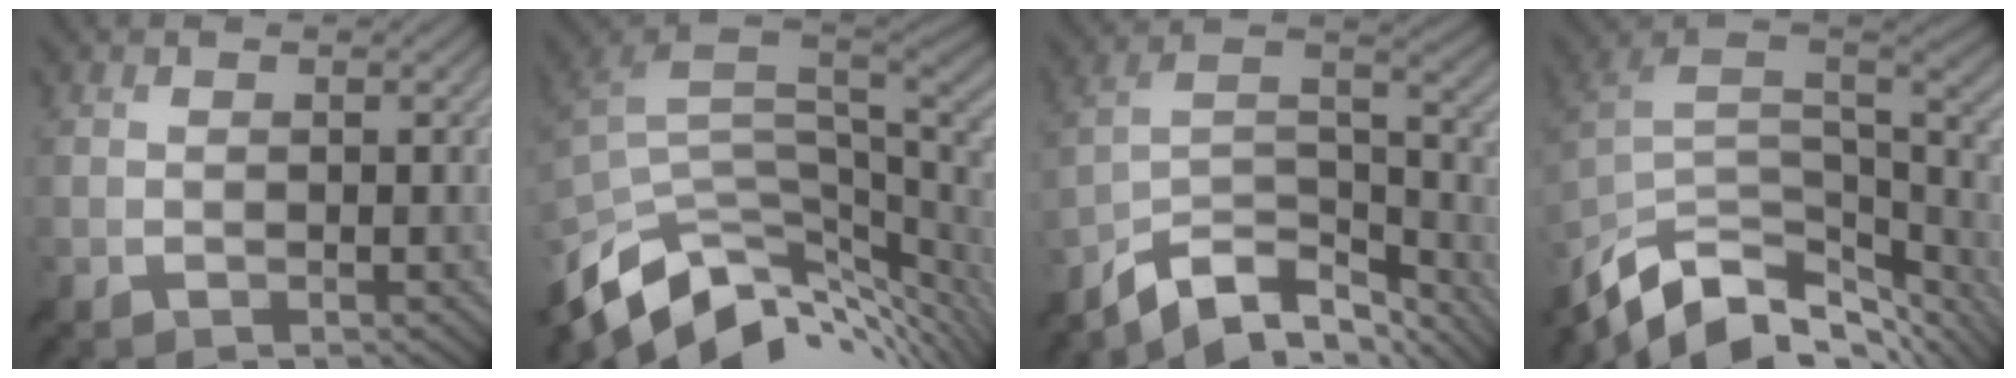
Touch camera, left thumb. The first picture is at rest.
{"total": 13.1, "force": [-4.5, 6.8, 10.3], "torque": [-0.224, -0.029, -0.071]}
{"total": 11.8, "force": [-8.9, 4.9, 5.9], "torque": [-0.117, -0.002, -0.160]}
{"total": 14.1, "force": [-8.8, 6.5, 8.9], "torque": [-0.219, -0.017, -0.139]}